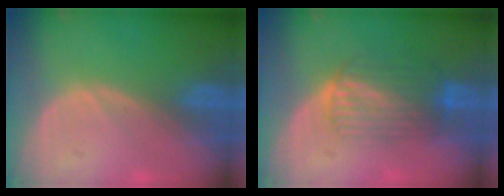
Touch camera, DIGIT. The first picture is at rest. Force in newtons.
{"total": 6.7, "press": 6.1, "slide": 2.8}